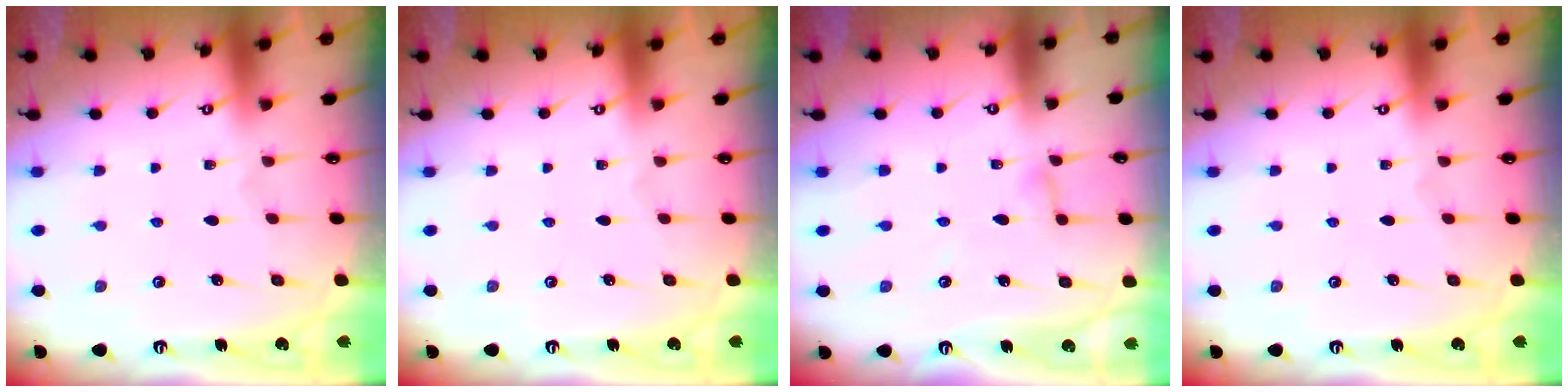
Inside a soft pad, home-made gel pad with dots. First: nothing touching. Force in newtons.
{"total": 0.0}
{"total": 2.8, "press": 2.7, "slide": 0.3}
{"total": 0.0}